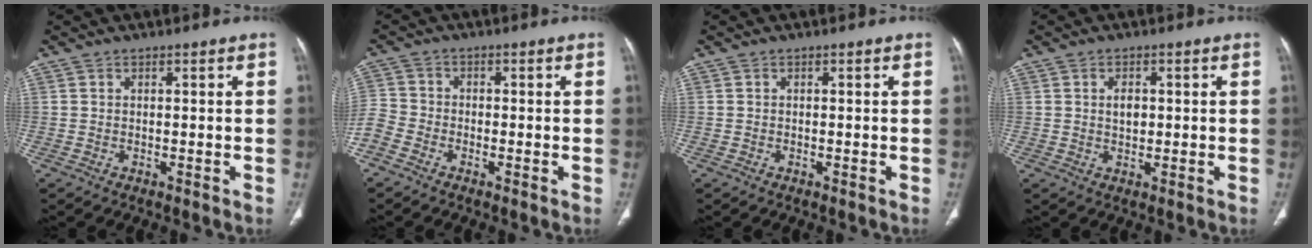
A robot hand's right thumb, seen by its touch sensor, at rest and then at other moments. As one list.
[{"total": 5.2, "force": [-3.3, 3.5, 2.1], "torque": [-0.050, 0.007, -0.078]}, {"total": 0.0}, {"total": 2.7, "force": [0.4, 1.8, 2.0], "torque": [-0.025, 0.000, 0.006]}]